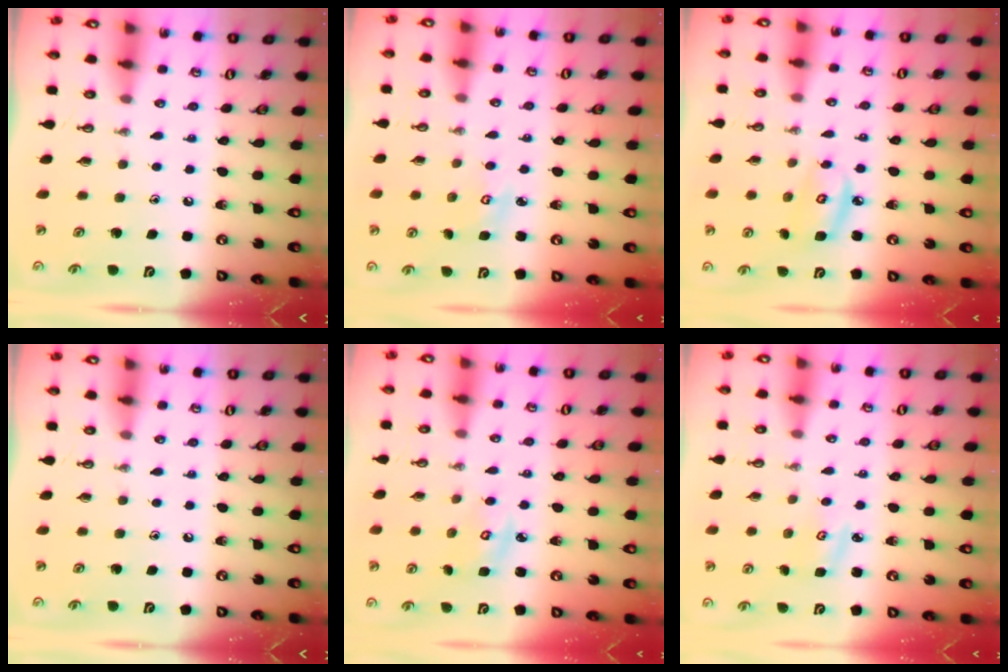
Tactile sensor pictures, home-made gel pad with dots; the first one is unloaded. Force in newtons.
{"total": 3.4, "press": 3.4, "slide": 0.3}
{"total": 5.6, "press": 5.6, "slide": 0.3}
{"total": 0.0}
{"total": 3.5, "press": 3.5, "slide": 0.2}
{"total": 2.7, "press": 2.7, "slide": 0.4}